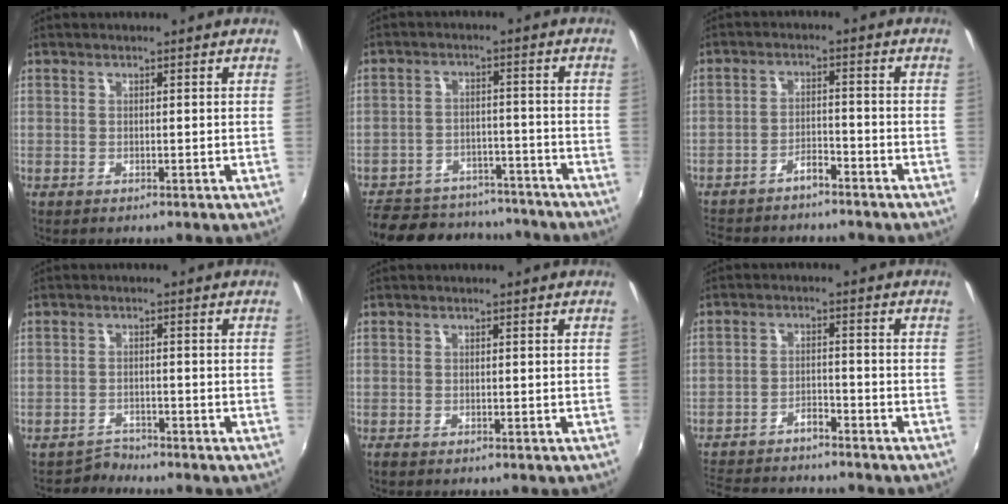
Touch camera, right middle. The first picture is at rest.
{"total": 19.8, "force": [-16.2, 8.9, 7.1], "torque": [-0.172, 0.022, -0.213]}
{"total": 7.5, "force": [-6.7, 2.2, 2.6], "torque": [-0.069, 0.008, -0.105]}
{"total": 2.5, "force": [-2.4, 0.4, -0.7], "torque": [0.009, 0.003, -0.043]}
{"total": 0.7, "force": [-0.6, 0.2, 0.2], "torque": [-0.006, -0.005, -0.013]}
{"total": 10.3, "force": [-9.4, 2.3, 3.6], "torque": [-0.092, 0.008, -0.153]}